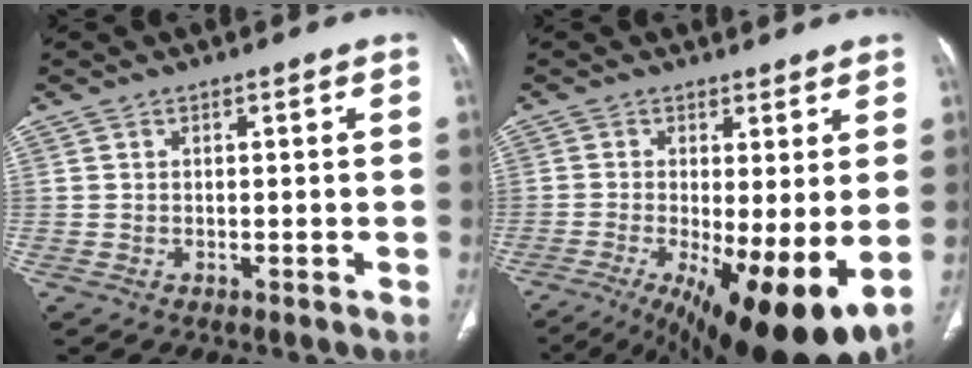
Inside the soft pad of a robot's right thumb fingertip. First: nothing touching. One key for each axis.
{"total": 16.5, "fx": -4.1, "fy": 5.1, "fz": 15.2, "tx": -0.223, "ty": -0.024, "tz": -0.047}